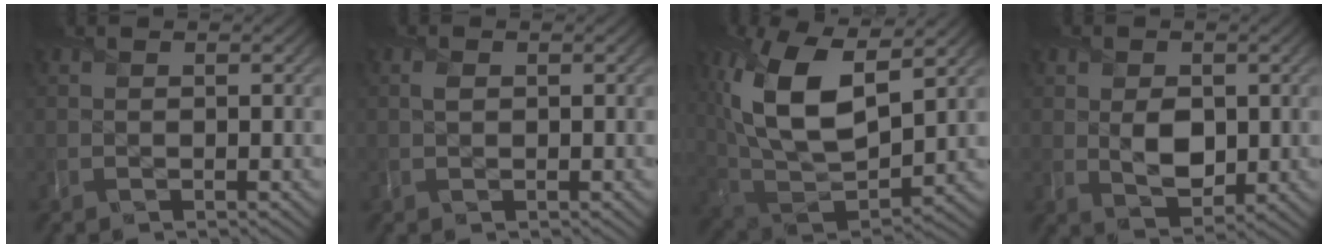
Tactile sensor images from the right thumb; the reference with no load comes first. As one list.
[{"total": 0.7, "force": [0.1, 0.6, 0.4], "torque": [-0.011, -0.003, 0.003]}, {"total": 14.6, "force": [4.9, 7.2, 11.8], "torque": [-0.258, 0.001, 0.097]}, {"total": 4.3, "force": [0.2, 3.1, 3.0], "torque": [-0.059, -0.010, 0.012]}]